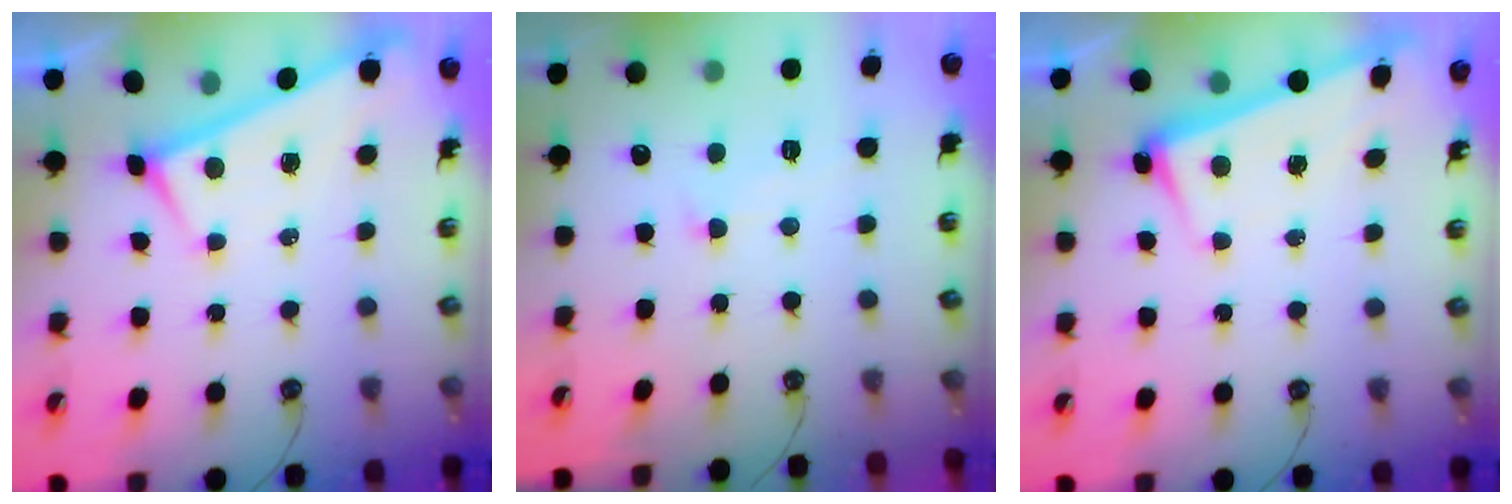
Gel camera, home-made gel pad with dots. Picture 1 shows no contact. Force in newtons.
{"total": 2.1, "press": 2.0, "slide": 0.4}
{"total": 2.7, "press": 2.6, "slide": 0.7}